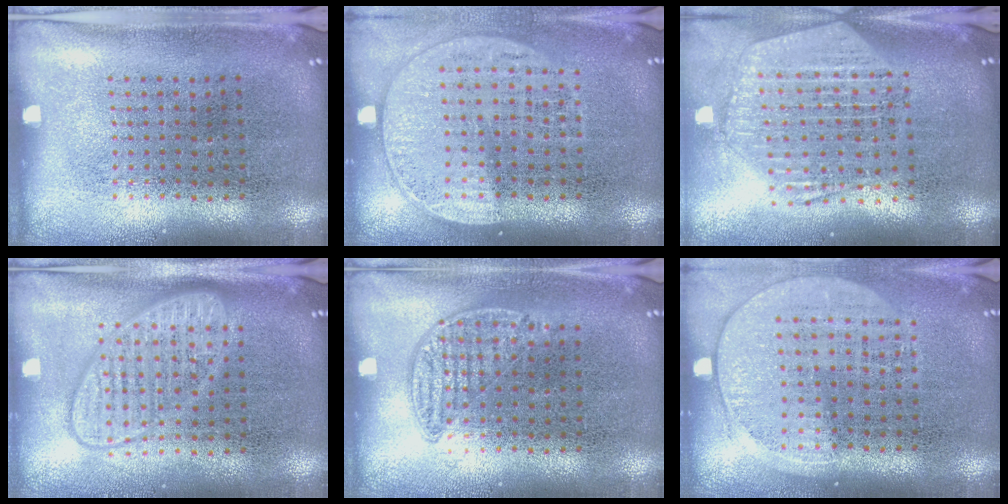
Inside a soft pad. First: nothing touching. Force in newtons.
{"total": 1.6, "press": 1.4, "slide": 0.7}
{"total": 2.4, "press": 2.1, "slide": 1.2}
{"total": 2.9, "press": 2.9, "slide": 0.4}
{"total": 0.8, "press": 0.6, "slide": 0.5}
{"total": 1.5, "press": 1.4, "slide": 0.6}